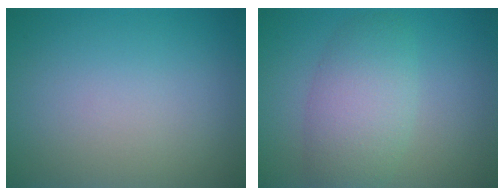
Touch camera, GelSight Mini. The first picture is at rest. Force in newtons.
{"total": 5.0, "press": 5.0, "slide": 0.2}